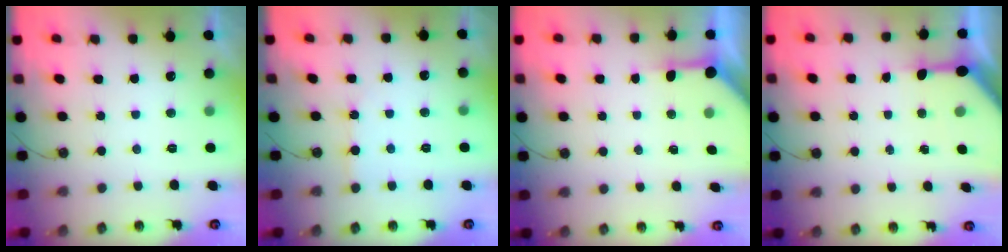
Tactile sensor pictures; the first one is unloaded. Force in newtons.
{"total": 3.5, "press": 3.4, "slide": 0.5}
{"total": 5.0, "press": 5.0, "slide": 0.5}
{"total": 6.6, "press": 6.6, "slide": 0.6}